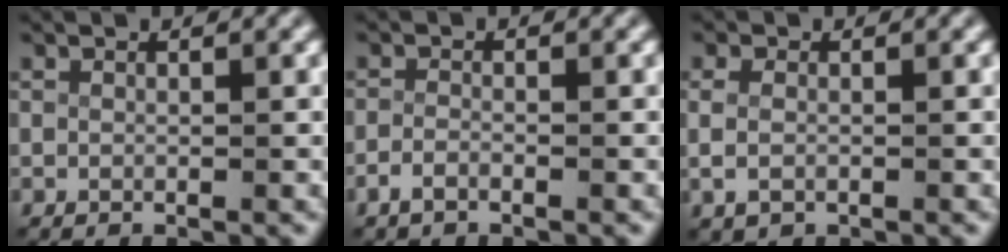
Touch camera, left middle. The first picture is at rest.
{"total": 1.5, "force": [-1.3, 0.6, 0.5], "torque": [-0.025, -0.011, -0.022]}
{"total": 2.2, "force": [-0.2, 1.7, 1.4], "torque": [-0.045, -0.009, 0.004]}